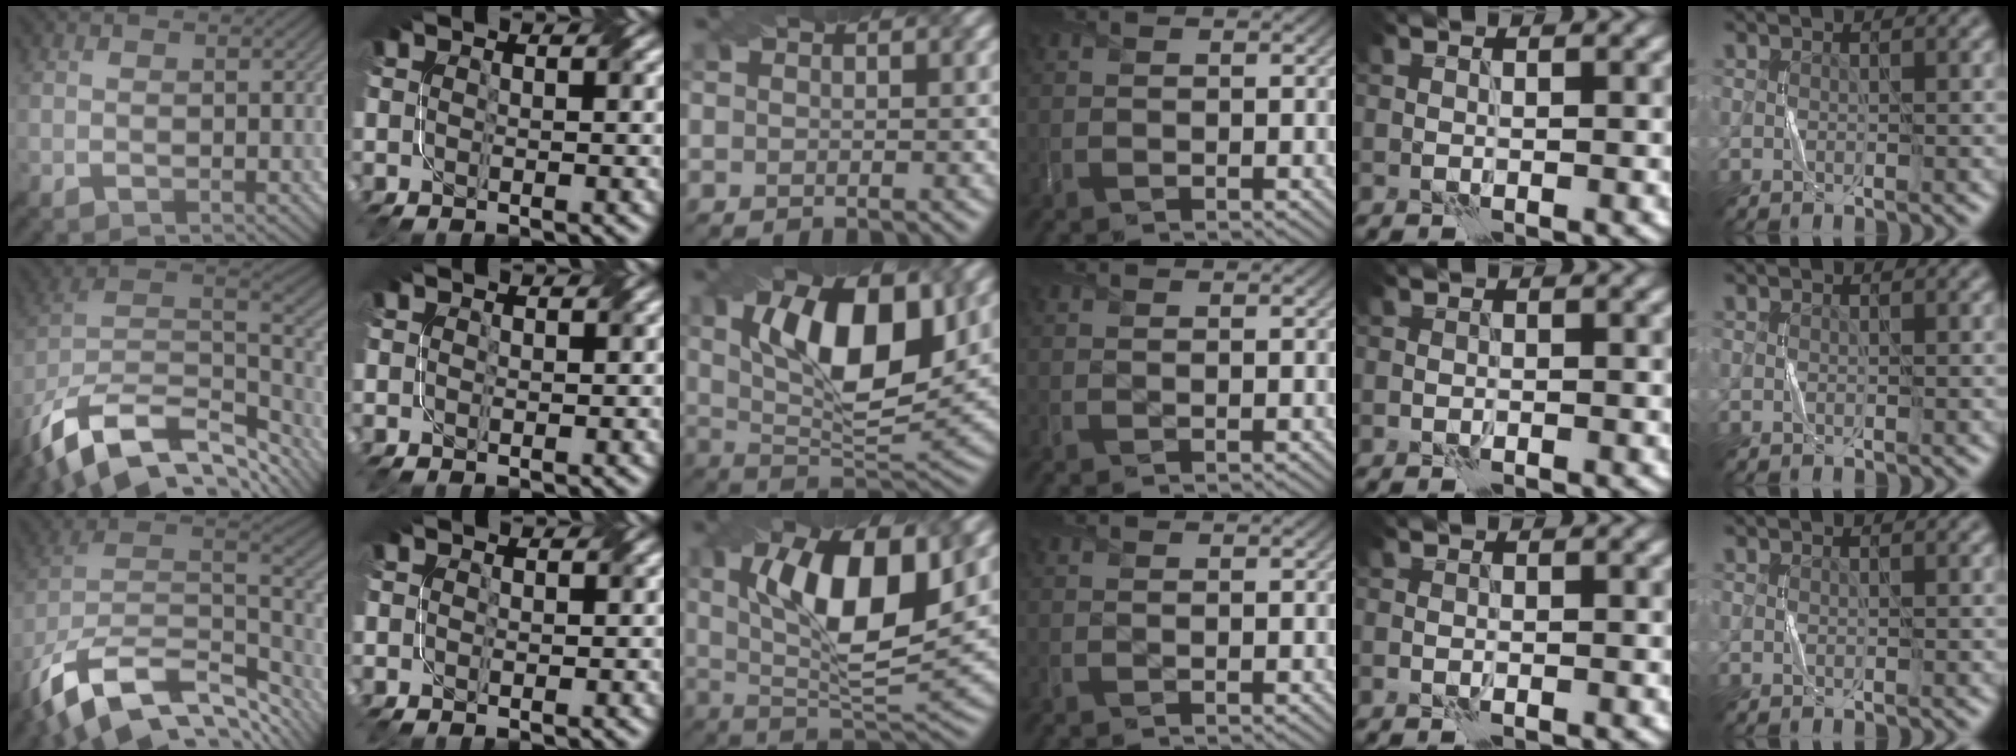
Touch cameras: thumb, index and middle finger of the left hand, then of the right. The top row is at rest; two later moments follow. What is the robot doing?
{"motion": "twist", "object": "screw"}